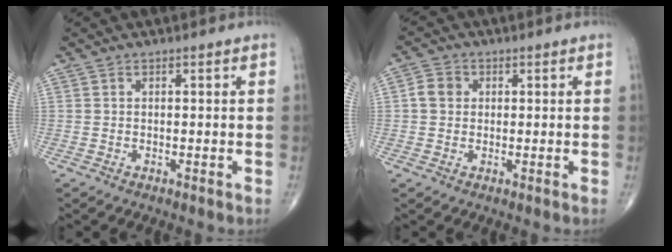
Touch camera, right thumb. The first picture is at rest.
{"total": 3.6, "force": [0.4, 3.1, 1.7], "torque": [-0.023, 0.007, 0.002]}